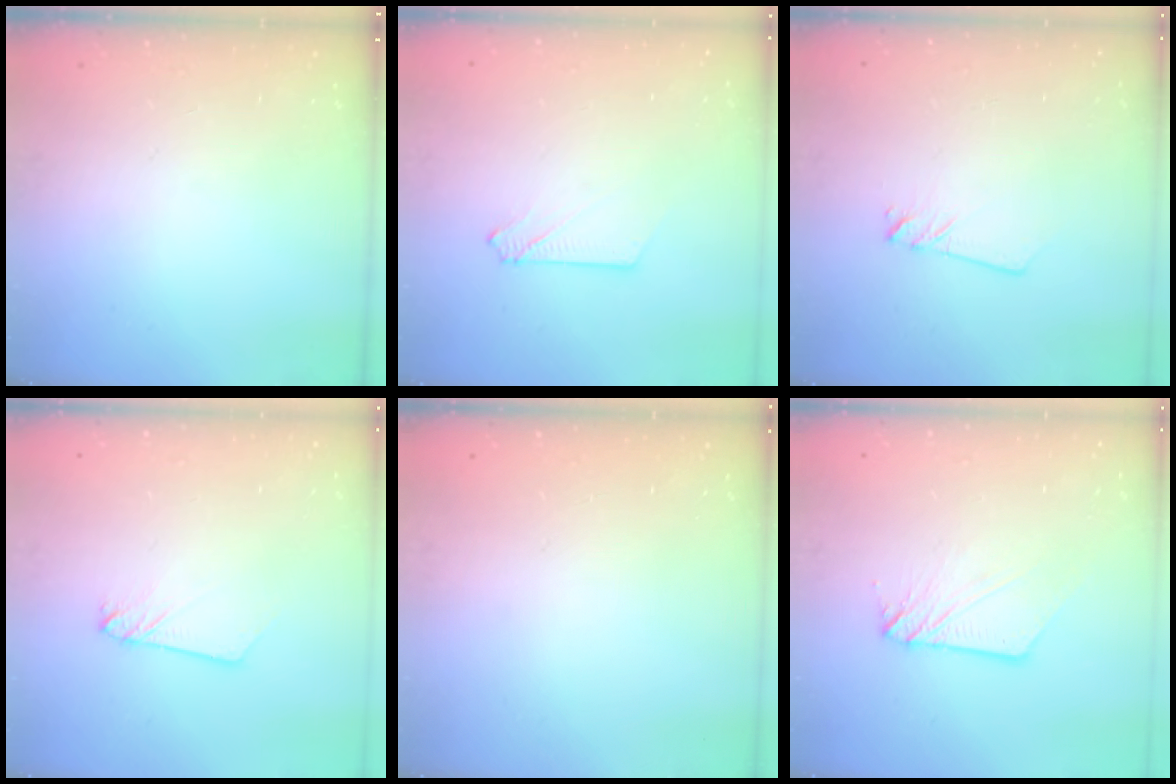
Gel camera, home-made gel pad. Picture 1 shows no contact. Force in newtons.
{"total": 2.6, "press": 2.6, "slide": 0.3}
{"total": 2.0, "press": 2.0, "slide": 0.1}
{"total": 2.2, "press": 2.2, "slide": 0.1}
{"total": 0.0}
{"total": 4.1, "press": 4.1, "slide": 0.4}